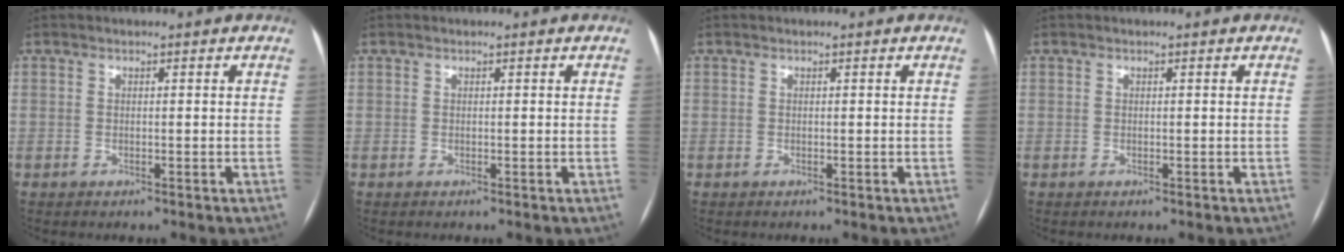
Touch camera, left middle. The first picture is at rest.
{"total": 0.0}
{"total": 0.0}
{"total": 0.0}